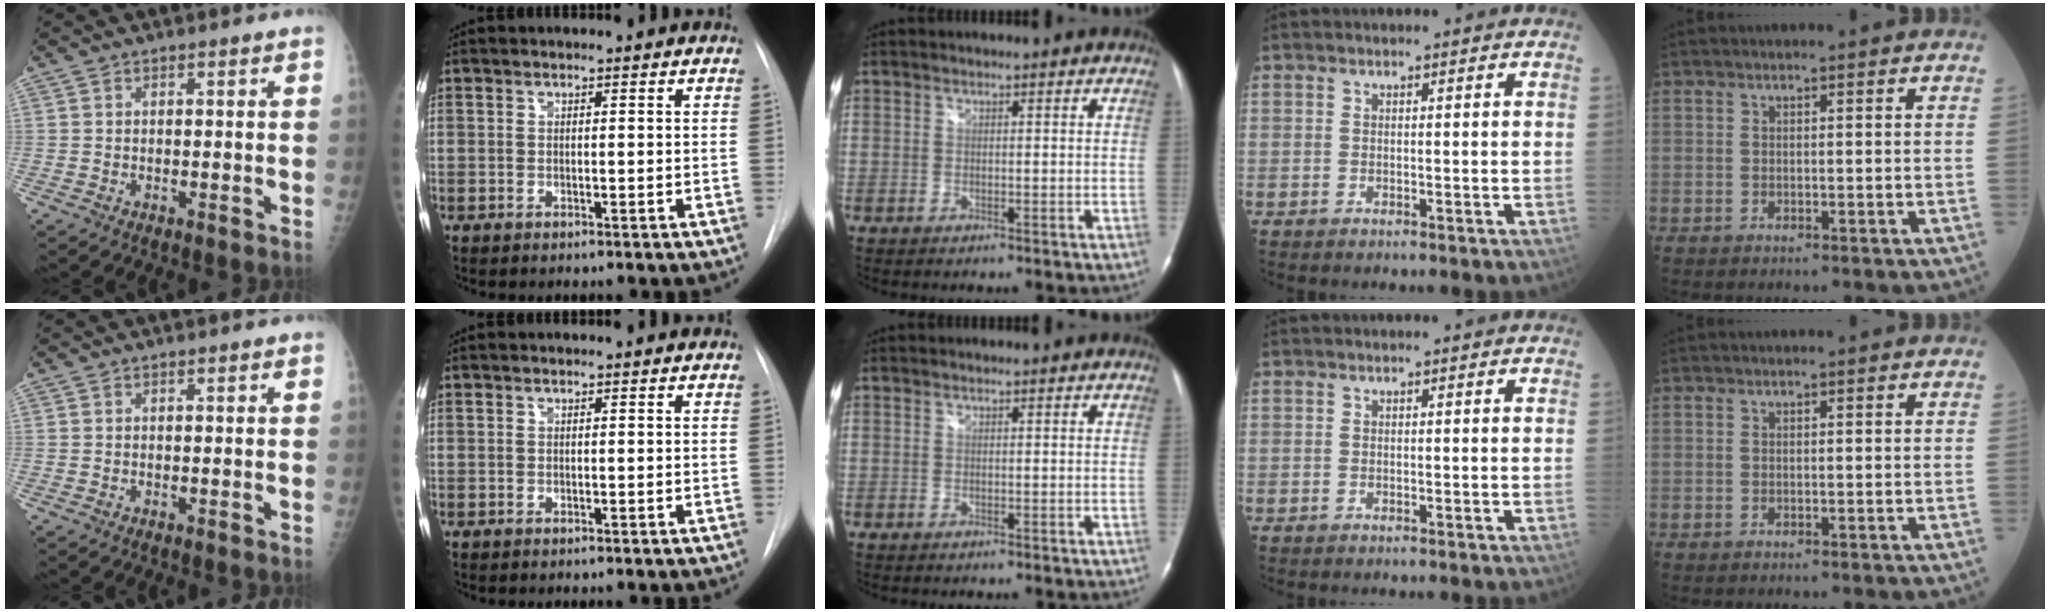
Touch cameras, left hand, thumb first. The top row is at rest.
{}